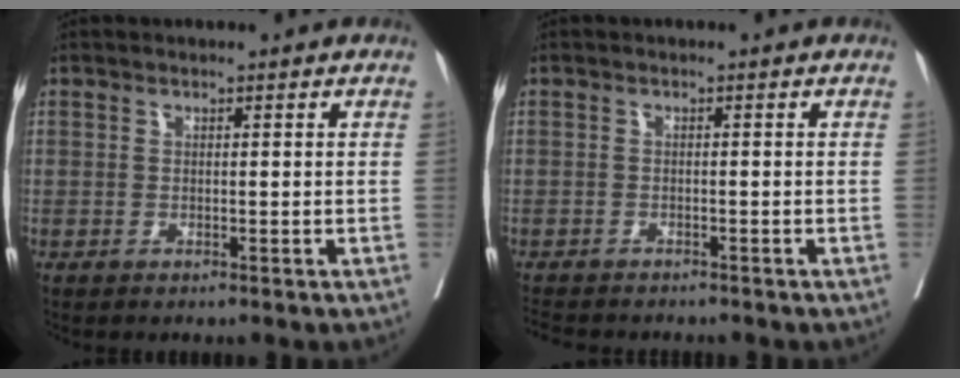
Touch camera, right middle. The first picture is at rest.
{"total": 6.1, "force": [-5.4, 1.5, 2.1], "torque": [-0.031, -0.007, -0.081]}